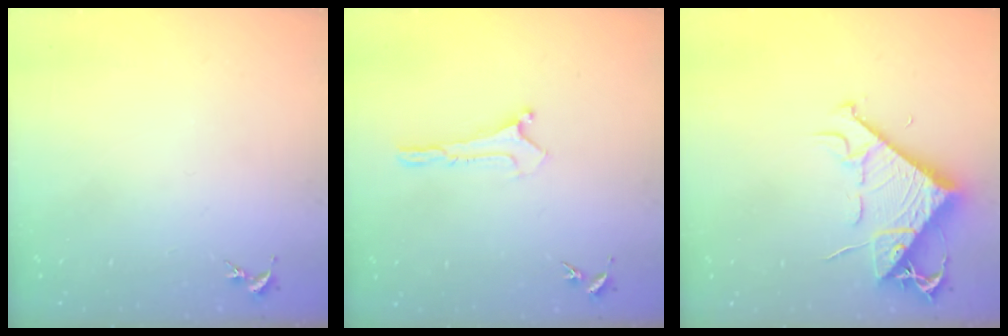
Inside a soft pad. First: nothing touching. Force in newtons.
{"total": 0.0}
{"total": 8.9, "press": 8.8, "slide": 1.1}